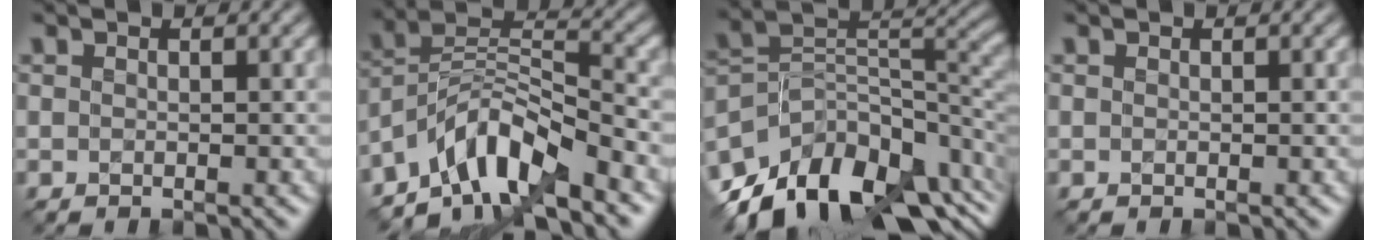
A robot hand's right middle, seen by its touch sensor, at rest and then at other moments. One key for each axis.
{"total": 7.8, "fx": -5.6, "fy": 2.4, "fz": 4.8, "tx": -0.070, "ty": 0.008, "tz": -0.112}
{"total": 14.1, "fx": -8.2, "fy": 8.0, "fz": 8.1, "tx": -0.162, "ty": 0.009, "tz": -0.148}
{"total": 0.0}